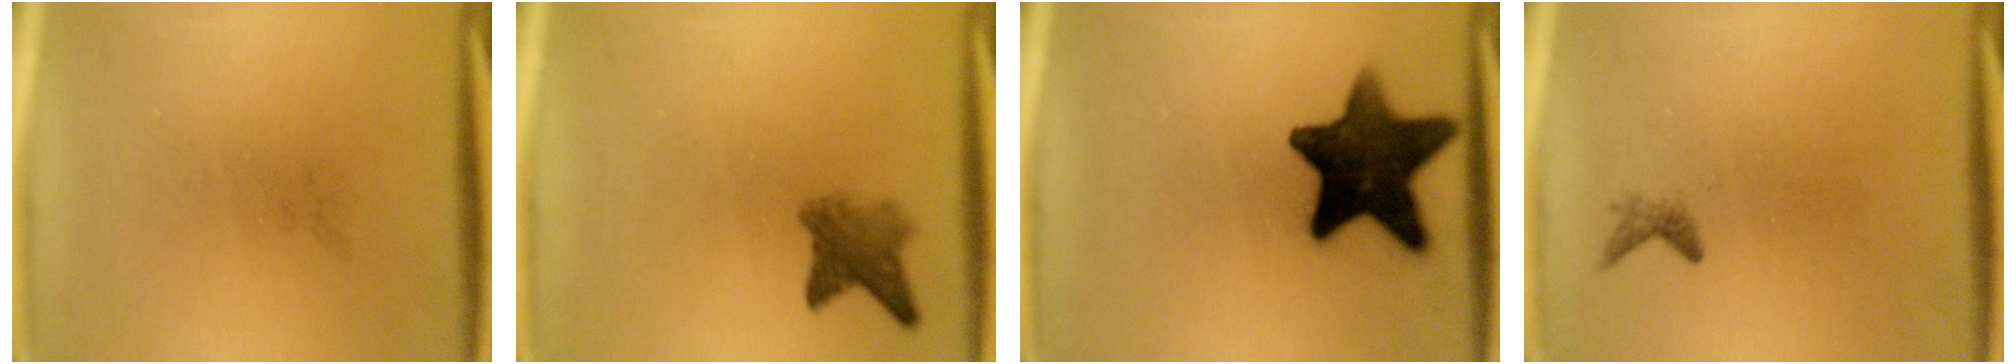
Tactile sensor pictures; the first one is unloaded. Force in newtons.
{"total": 3.7}
{"total": 14.5}
{"total": 0.9}